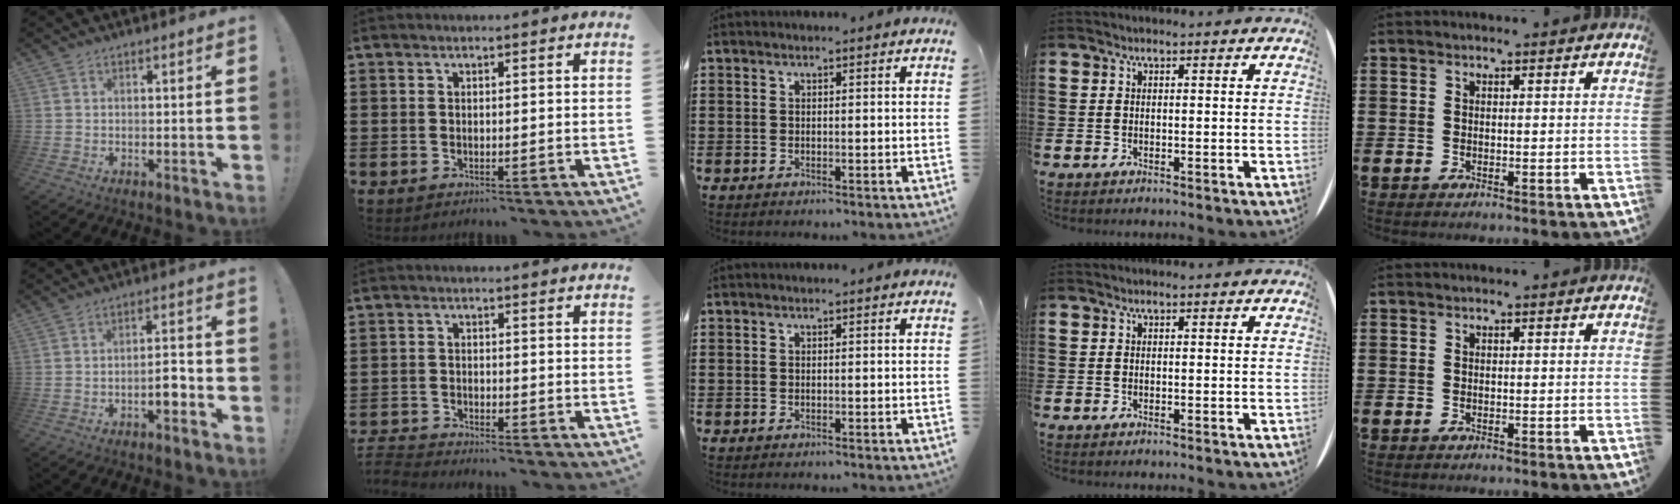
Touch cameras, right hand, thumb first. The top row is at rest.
{"thumb": {"total": 5.5, "force": [-2.6, 1.7, 4.5], "torque": [-0.061, 0.012, -0.044]}, "index": {"total": 2.7, "force": [-2.7, 0.0, -0.1], "torque": [-0.011, -0.003, -0.062]}}